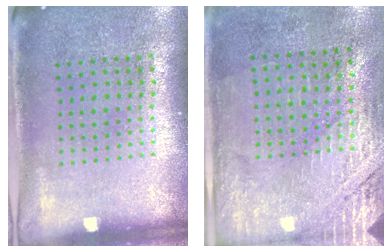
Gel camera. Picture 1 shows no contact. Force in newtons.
{"total": 2.7, "press": 2.4, "slide": 1.2}